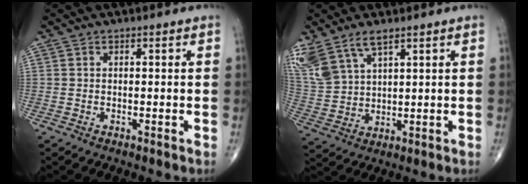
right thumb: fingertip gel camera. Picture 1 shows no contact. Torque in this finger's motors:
{"motor_torque": [0.30, 2.15, 0.99, 0.87, 0.10]}